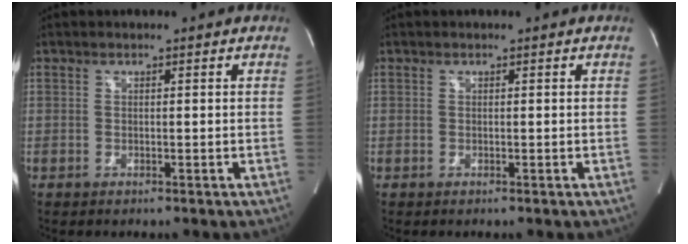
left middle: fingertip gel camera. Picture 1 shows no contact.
{"total": 0.0}